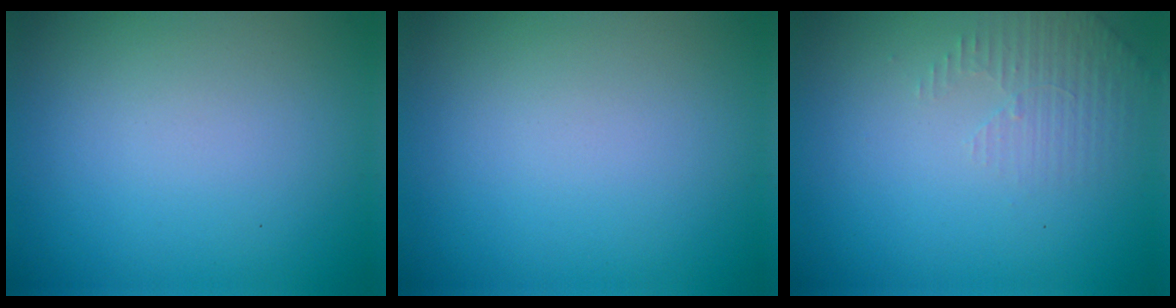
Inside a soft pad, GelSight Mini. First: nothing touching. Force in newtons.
{"total": 0.0}
{"total": 1.9, "press": 1.8, "slide": 0.6}